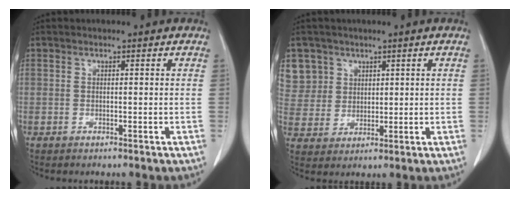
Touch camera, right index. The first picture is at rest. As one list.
[{"total": 7.9, "force": [4.2, 6.7, 0.0], "torque": [0.001, 0.013, 0.096]}]